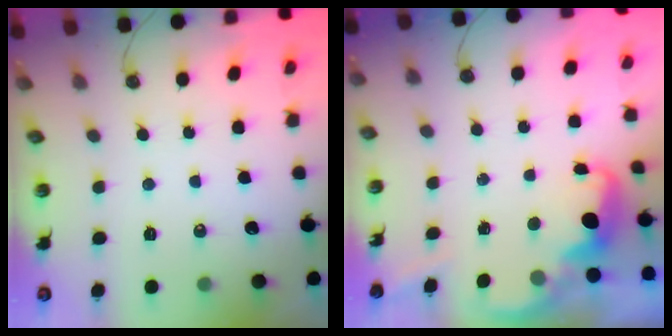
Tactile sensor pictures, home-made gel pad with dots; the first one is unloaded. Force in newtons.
{"total": 2.7, "press": 2.6, "slide": 0.8}